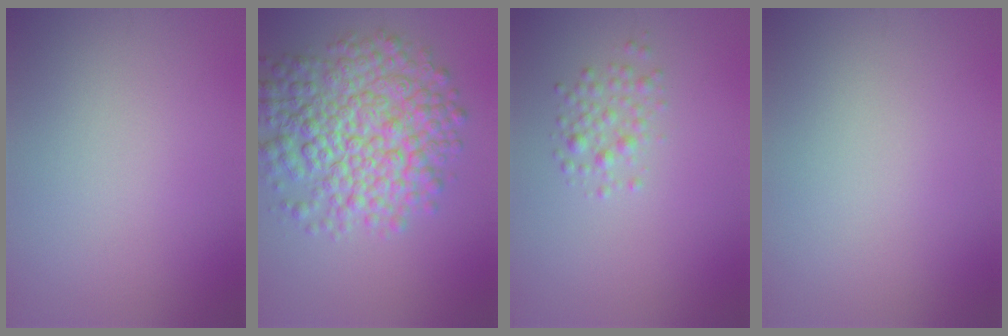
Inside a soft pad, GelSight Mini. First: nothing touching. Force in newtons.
{"total": 8.9, "press": 8.9, "slide": 0.2}
{"total": 1.8, "press": 1.8, "slide": 0.1}
{"total": 0.0}